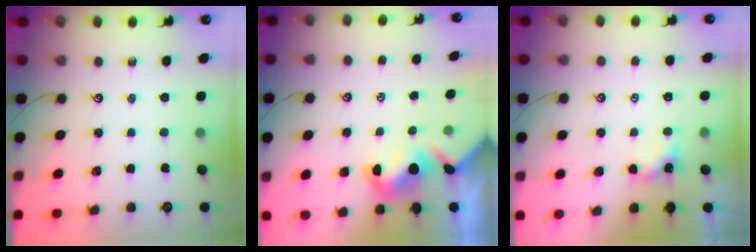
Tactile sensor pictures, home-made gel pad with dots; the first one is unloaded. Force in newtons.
{"total": 3.3, "press": 3.1, "slide": 0.9}
{"total": 0.8, "press": 0.8, "slide": 0.1}